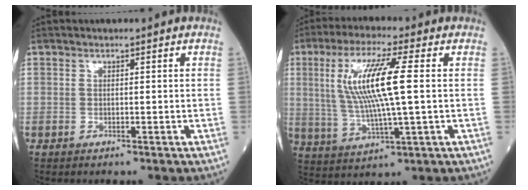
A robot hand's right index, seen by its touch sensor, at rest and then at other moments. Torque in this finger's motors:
{"motor_torque": [1.48, 0.66, 0.36, 0.21]}